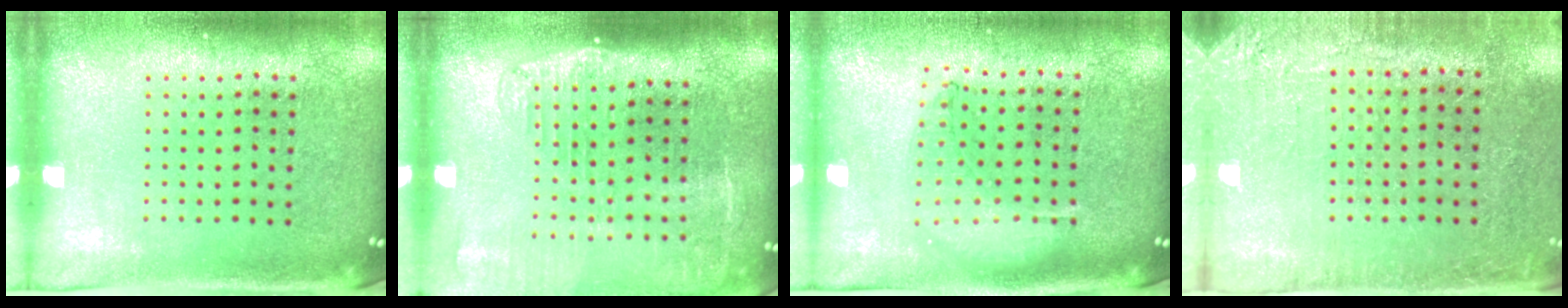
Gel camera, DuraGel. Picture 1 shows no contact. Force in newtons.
{"total": 2.1, "press": 1.7, "slide": 1.2}
{"total": 1.0, "press": 1.0, "slide": 0.2}
{"total": 2.8, "press": 2.6, "slide": 1.1}